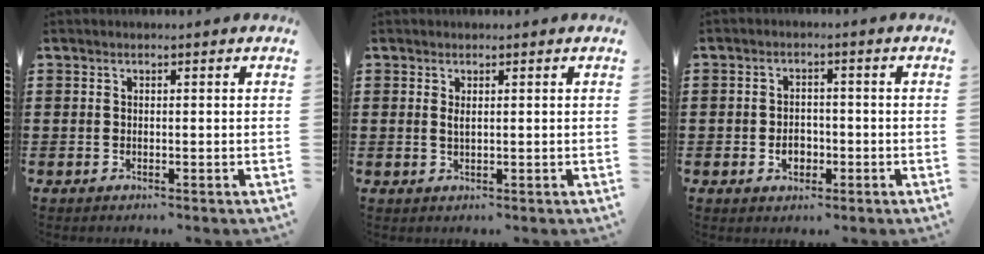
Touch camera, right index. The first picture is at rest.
{"total": 1.1, "force": [0.4, 0.3, 1.0], "torque": [-0.021, 0.003, 0.007]}
{"total": 3.2, "force": [-1.0, 2.3, 1.9], "torque": [-0.032, -0.001, -0.022]}